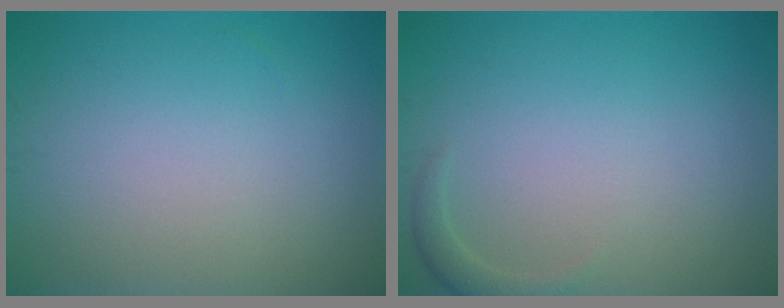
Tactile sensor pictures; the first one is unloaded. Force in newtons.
{"total": 1.2, "press": 1.2, "slide": 0.2}